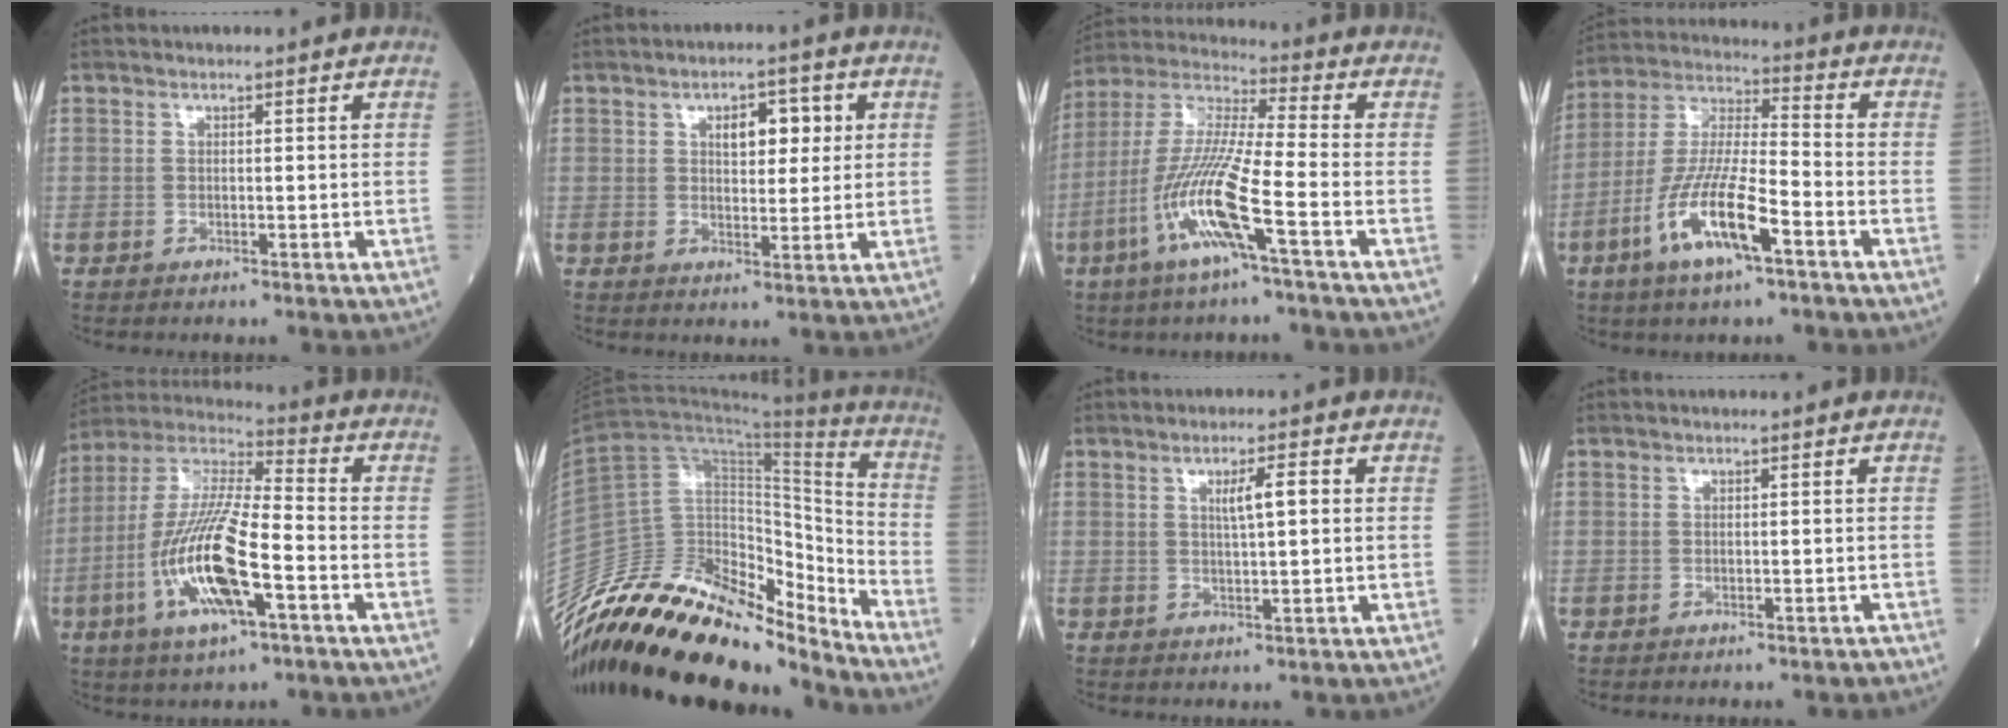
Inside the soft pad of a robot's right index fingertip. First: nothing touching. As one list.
[{"total": 5.3, "force": [1.8, 2.6, 4.2], "torque": [-0.062, 0.009, 0.028]}, {"total": 13.6, "force": [-5.5, 0.2, 12.5], "torque": [-0.265, -0.005, -0.114]}, {"total": 13.3, "force": [-6.1, 2.3, 11.6], "torque": [-0.236, -0.008, -0.117]}, {"total": 16.7, "force": [-5.4, 3.3, 15.5], "torque": [-0.319, -0.009, -0.101]}, {"total": 22.8, "force": [-19.6, 5.1, 10.4], "torque": [-0.165, 0.031, -0.335]}, {"total": 3.7, "force": [0.9, 0.3, 3.6], "torque": [-0.063, 0.002, 0.017]}, {"total": 0.7, "force": [-0.6, 0.2, 0.3], "torque": [-0.006, -0.001, -0.008]}]